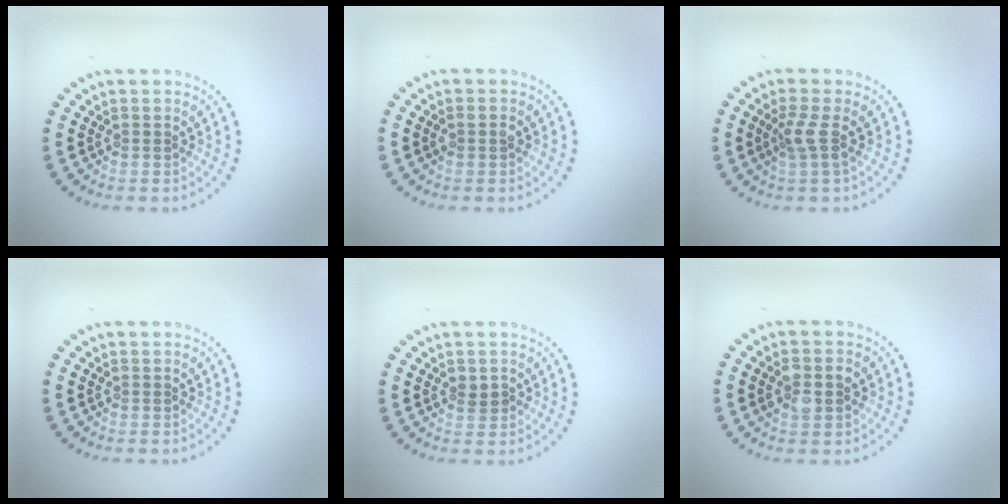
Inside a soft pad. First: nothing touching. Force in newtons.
{"total": 1.1, "press": 1.0, "slide": 0.2}
{"total": 1.9, "press": 1.4, "slide": 1.3}
{"total": 0.0}
{"total": 1.2, "press": 1.2, "slide": 0.3}
{"total": 2.8, "press": 2.8, "slide": 0.2}